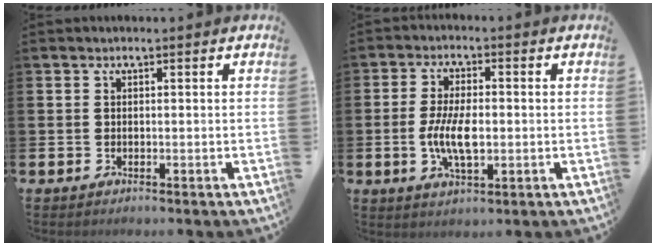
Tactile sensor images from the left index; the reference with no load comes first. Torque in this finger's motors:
{"motor_torque": [1.64, 0.22, 0.32, 0.21]}